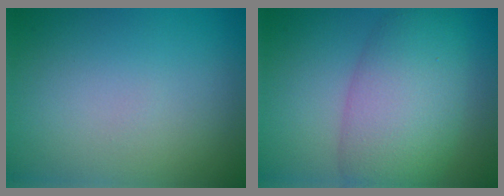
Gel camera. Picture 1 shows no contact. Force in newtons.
{"total": 7.9, "press": 7.9, "slide": 0.4}